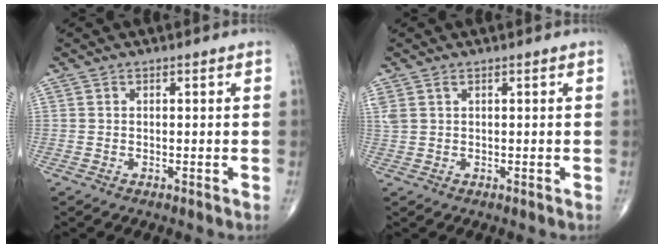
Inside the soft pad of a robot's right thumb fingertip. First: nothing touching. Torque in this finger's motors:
{"motor_torque": [0.01, 0.26, 0.29, 0.05, 0.01]}